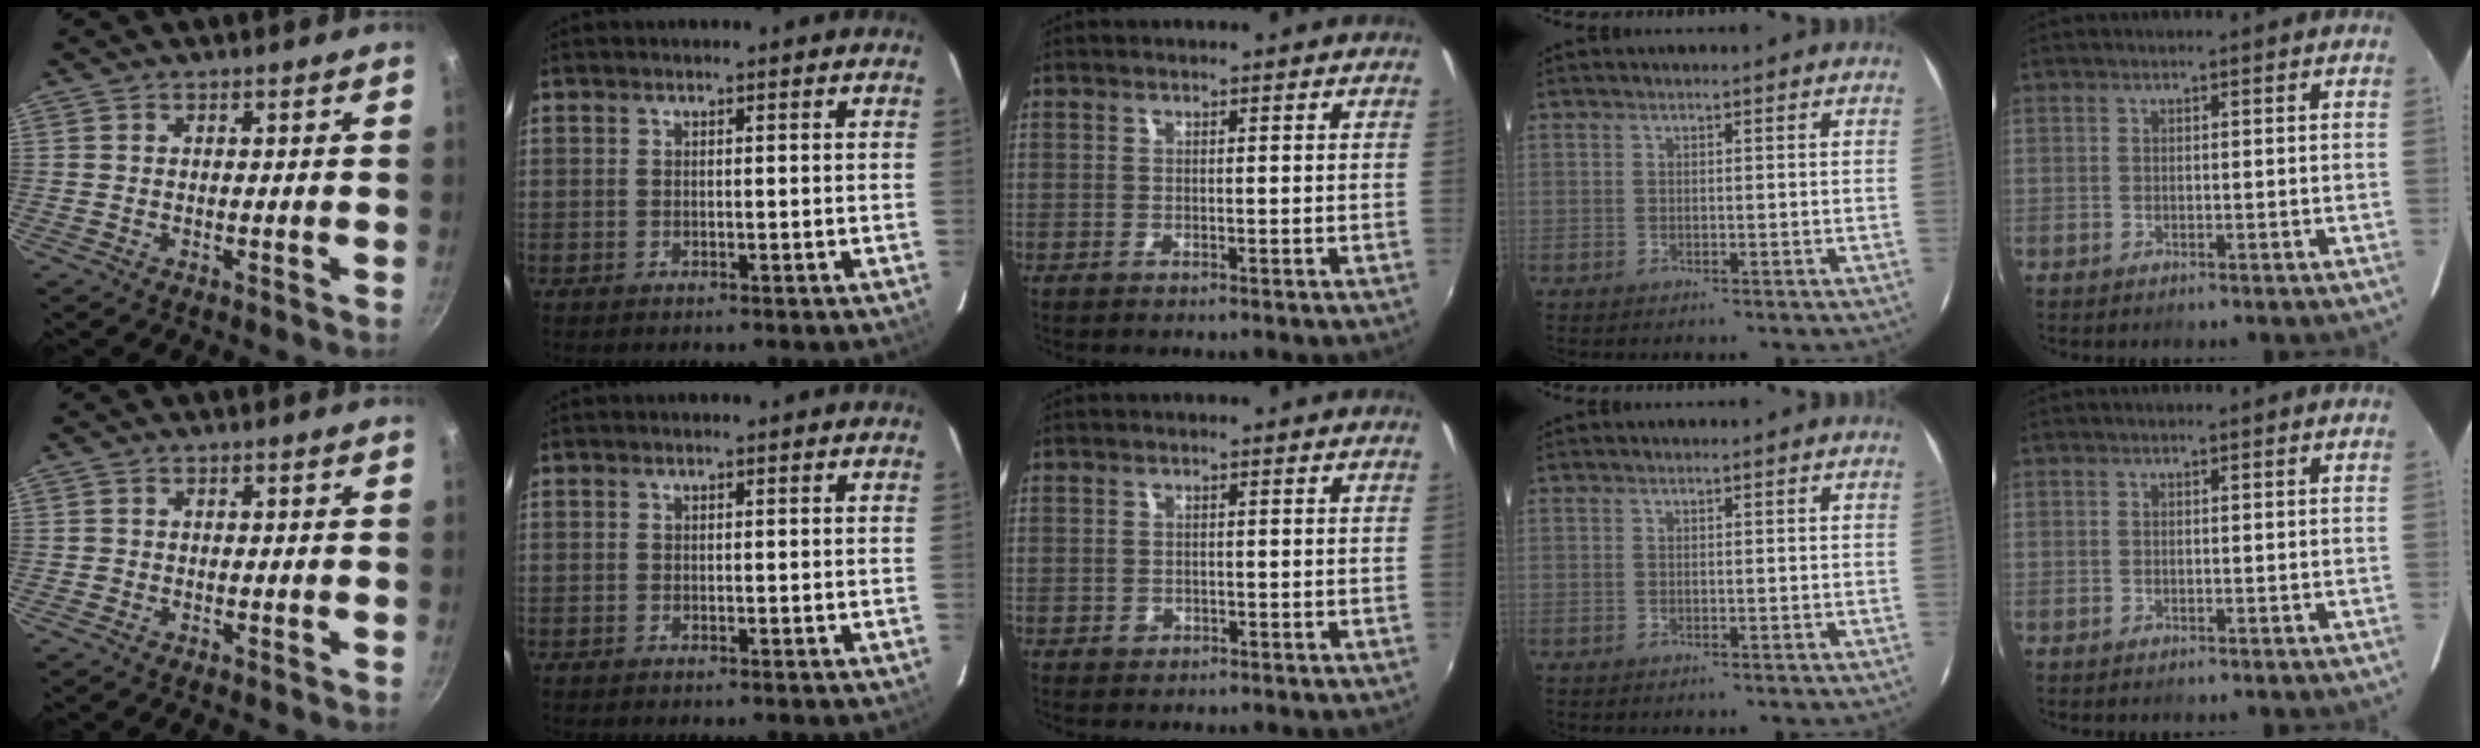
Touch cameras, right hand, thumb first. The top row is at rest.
{"thumb": {"total": 0.6, "force": [-0.2, 0.6, 0.0], "torque": [0.002, 0.002, -0.005]}, "middle": {"total": 1.2, "force": [-0.5, 1.1, 0.3], "torque": [-0.005, -0.002, -0.006]}}